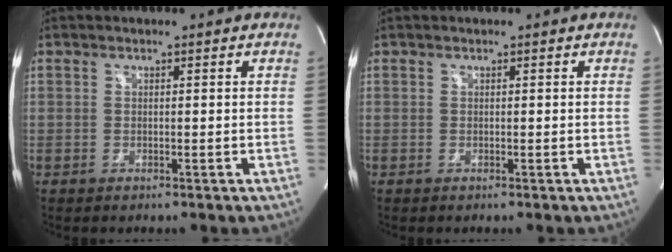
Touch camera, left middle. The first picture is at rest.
{"total": 0.0}